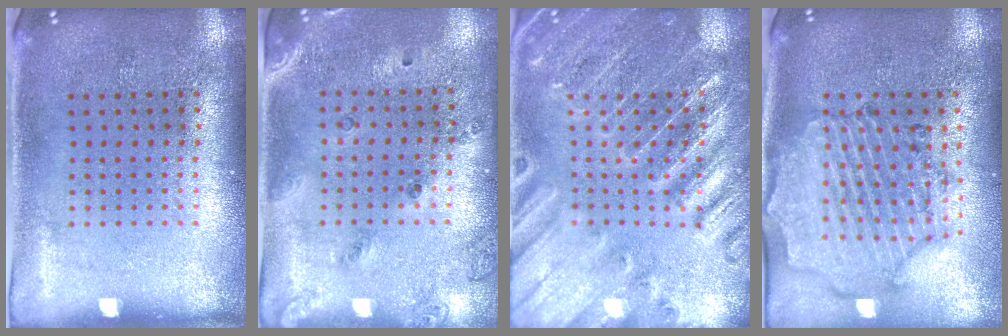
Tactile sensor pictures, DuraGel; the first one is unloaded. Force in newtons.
{"total": 1.5, "press": 1.2, "slide": 0.9}
{"total": 3.1, "press": 3.1, "slide": 0.6}
{"total": 1.7, "press": 1.7, "slide": 0.3}